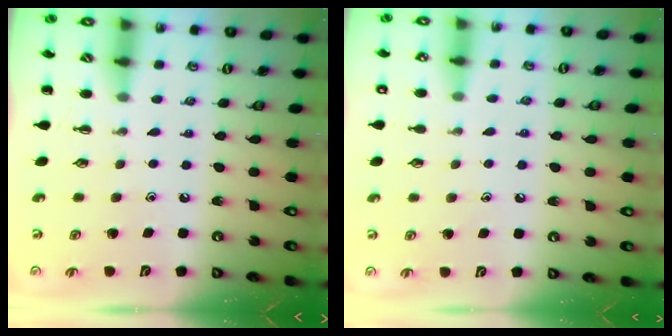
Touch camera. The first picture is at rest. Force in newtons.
{"total": 6.7, "press": 6.3, "slide": 2.2}